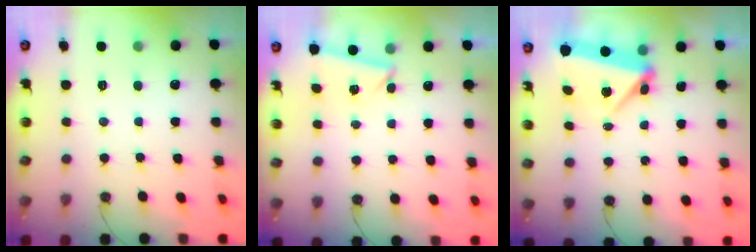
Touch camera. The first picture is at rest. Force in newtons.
{"total": 2.9, "press": 2.8, "slide": 0.7}
{"total": 6.0, "press": 5.7, "slide": 1.7}